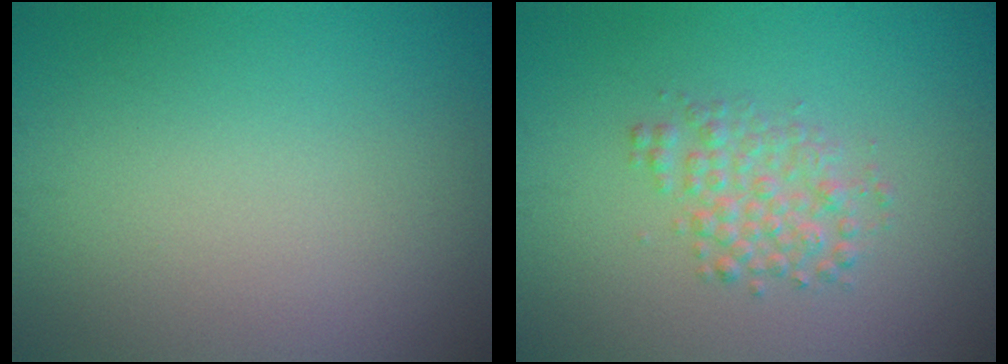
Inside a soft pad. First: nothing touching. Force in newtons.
{"total": 2.6, "press": 2.6, "slide": 0.0}